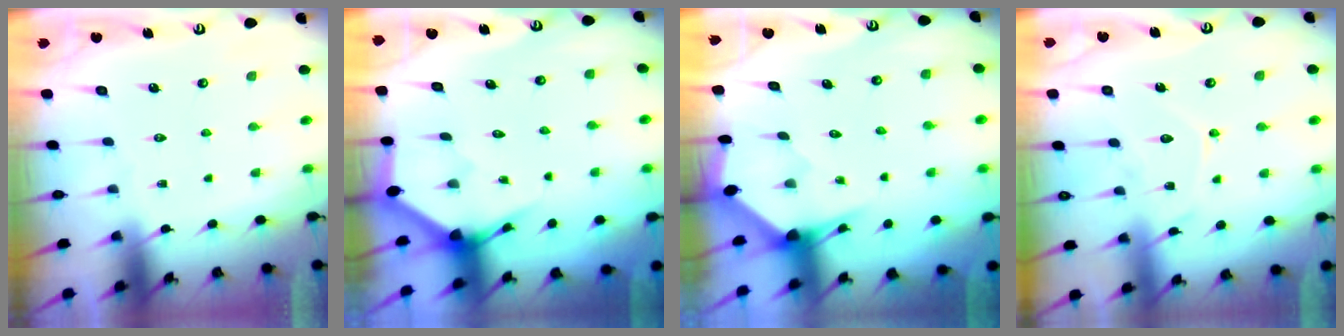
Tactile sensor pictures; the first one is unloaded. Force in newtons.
{"total": 3.6, "press": 3.6, "slide": 0.2}
{"total": 2.7, "press": 2.7, "slide": 0.2}
{"total": 10.8, "press": 10.8, "slide": 0.8}